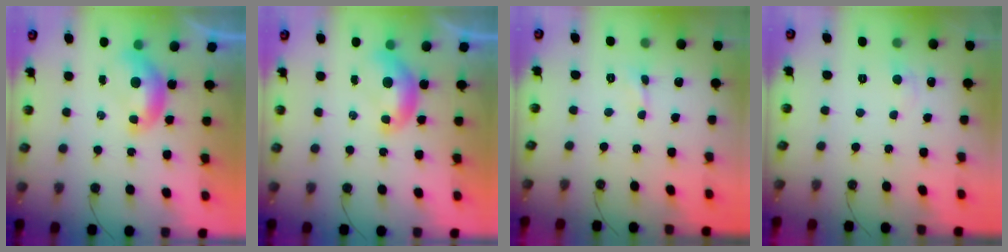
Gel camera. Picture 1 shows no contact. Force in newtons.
{"total": 0.0}
{"total": 0.6, "press": 0.5, "slide": 0.3}
{"total": 0.6, "press": 0.2, "slide": 0.6}